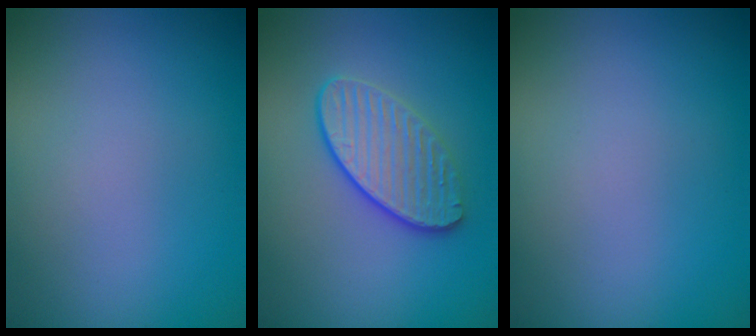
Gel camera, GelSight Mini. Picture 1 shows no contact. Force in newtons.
{"total": 3.4, "press": 3.1, "slide": 1.4}
{"total": 0.0}